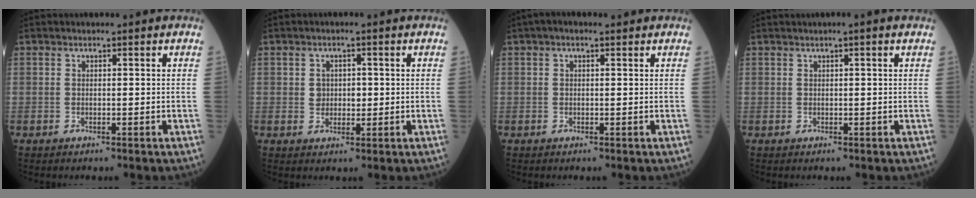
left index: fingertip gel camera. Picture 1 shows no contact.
{"total": 2.7, "force": [0.3, 2.1, 1.5], "torque": [-0.023, 0.007, 0.007]}
{"total": 1.8, "force": [1.0, 0.7, 1.3], "torque": [-0.031, 0.017, 0.015]}
{"total": 1.2, "force": [0.7, -0.2, 1.0], "torque": [-0.020, 0.003, 0.013]}